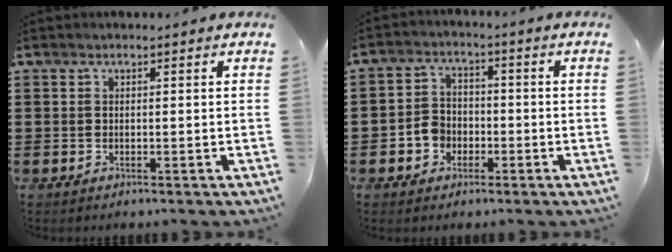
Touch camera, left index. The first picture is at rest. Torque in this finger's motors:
{"motor_torque": [0.30, 0.28, 0.08, 0.03]}